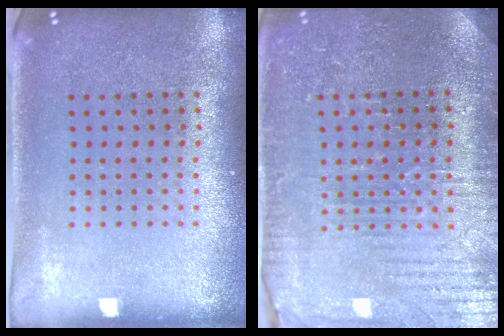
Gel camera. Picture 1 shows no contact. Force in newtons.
{"total": 3.7, "press": 3.6, "slide": 0.9}